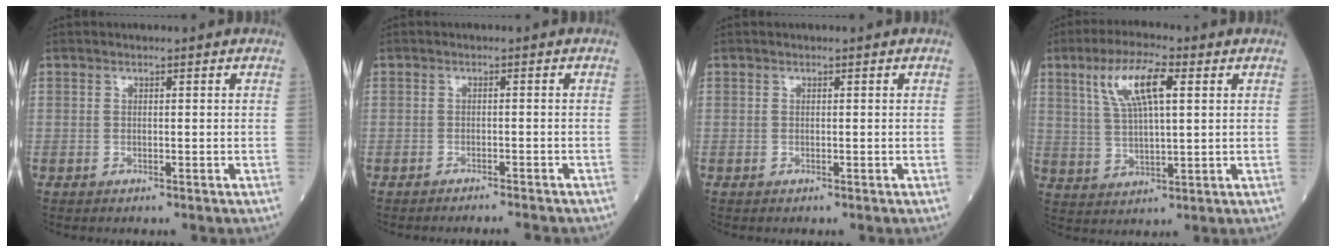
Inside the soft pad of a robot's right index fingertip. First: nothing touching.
{"total": 4.5, "force": [-4.3, 0.0, 1.2], "torque": [-0.012, -0.012, -0.054]}
{"total": 0.0}
{"total": 9.6, "force": [3.8, 2.2, 8.5], "torque": [-0.169, 0.014, 0.076]}